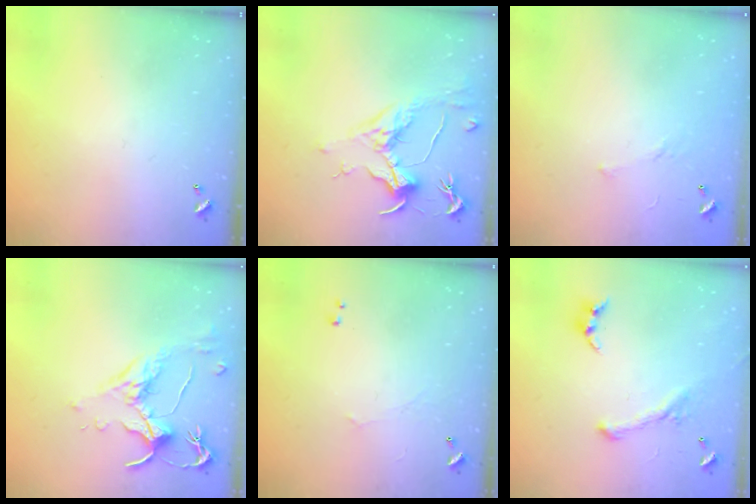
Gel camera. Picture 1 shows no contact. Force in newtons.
{"total": 1.6, "press": 1.4, "slide": 0.8}
{"total": 7.0, "press": 7.0, "slide": 0.7}
{"total": 1.6, "press": 1.4, "slide": 0.7}
{"total": 0.7, "press": 0.1, "slide": 0.7}
{"total": 1.4, "press": 0.6, "slide": 1.2}